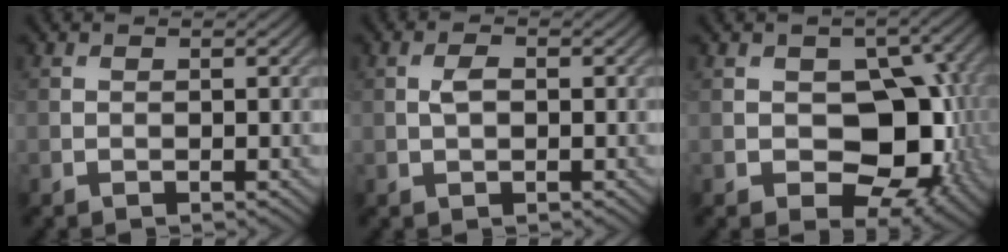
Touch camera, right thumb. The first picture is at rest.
{"total": 1.8, "force": [0.1, 1.0, 1.5], "torque": [-0.032, 0.004, 0.001]}
{"total": 10.5, "force": [-0.9, 7.2, 7.5], "torque": [-0.094, -0.007, -0.025]}